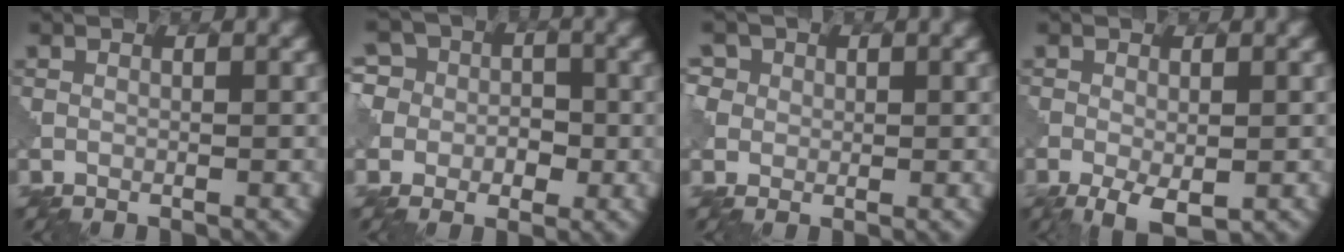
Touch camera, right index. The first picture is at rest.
{"total": 5.5, "force": [-0.7, 5.4, 0.9], "torque": [-0.018, 0.026, -0.044]}
{"total": 2.1, "force": [0.9, 2.0, -0.1], "torque": [-0.014, 0.005, 0.008]}
{"total": 3.0, "force": [-1.8, 0.8, 2.3], "torque": [-0.049, -0.012, -0.025]}